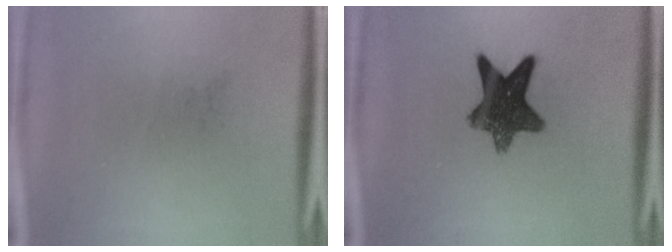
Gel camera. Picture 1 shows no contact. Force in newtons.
{"total": 10.7}